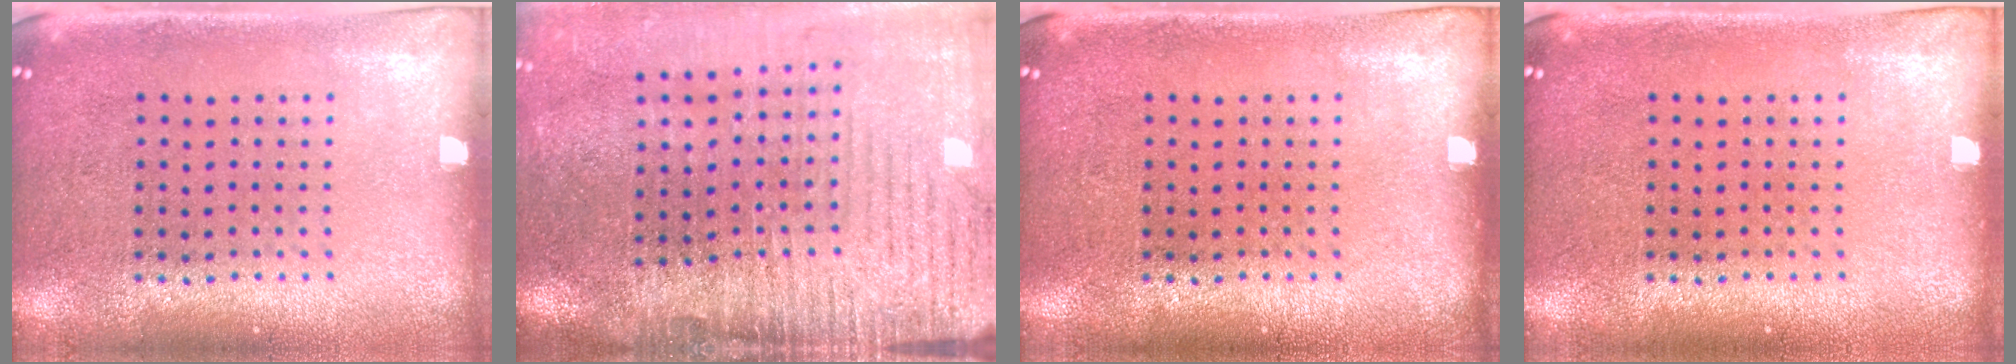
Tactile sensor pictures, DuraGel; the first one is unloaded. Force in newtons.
{"total": 4.4, "press": 3.8, "slide": 2.3}
{"total": 0.0}
{"total": 0.0}